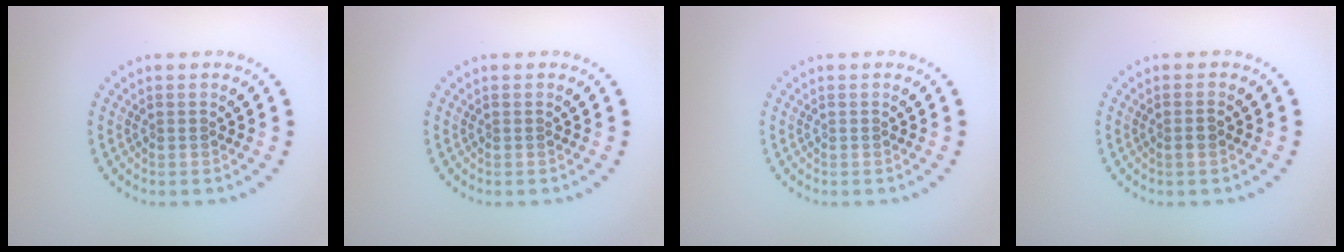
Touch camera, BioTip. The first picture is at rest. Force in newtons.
{"total": 0.0}
{"total": 0.0}
{"total": 0.9, "press": 0.8, "slide": 0.4}